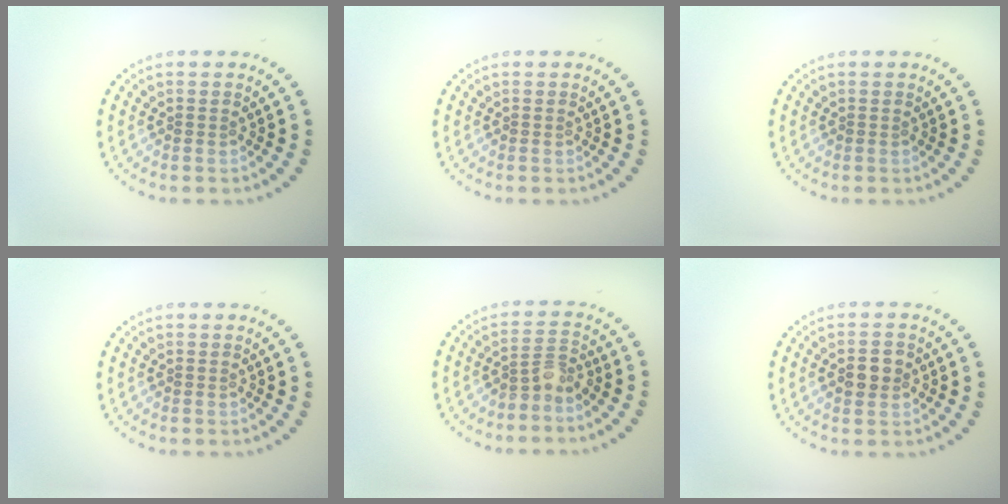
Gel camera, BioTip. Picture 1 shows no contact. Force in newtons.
{"total": 0.0}
{"total": 0.0}
{"total": 0.0}
{"total": 2.0, "press": 1.6, "slide": 1.3}
{"total": 2.9, "press": 2.9, "slide": 0.1}